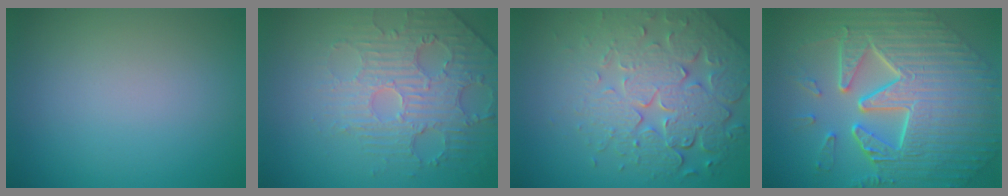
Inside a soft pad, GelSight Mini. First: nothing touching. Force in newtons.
{"total": 4.7, "press": 3.7, "slide": 2.8}
{"total": 7.8, "press": 5.7, "slide": 5.4}
{"total": 11.0, "press": 7.4, "slide": 8.1}